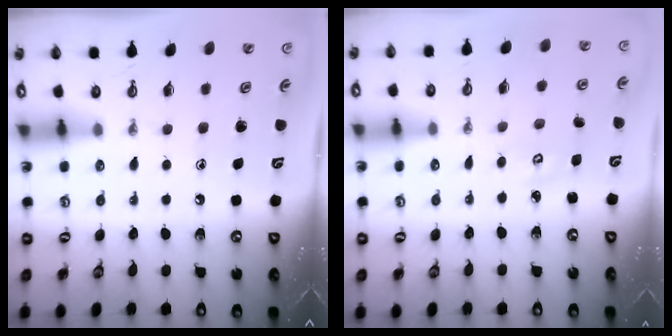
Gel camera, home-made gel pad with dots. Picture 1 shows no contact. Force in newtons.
{"total": 2.5, "press": 2.5, "slide": 0.2}